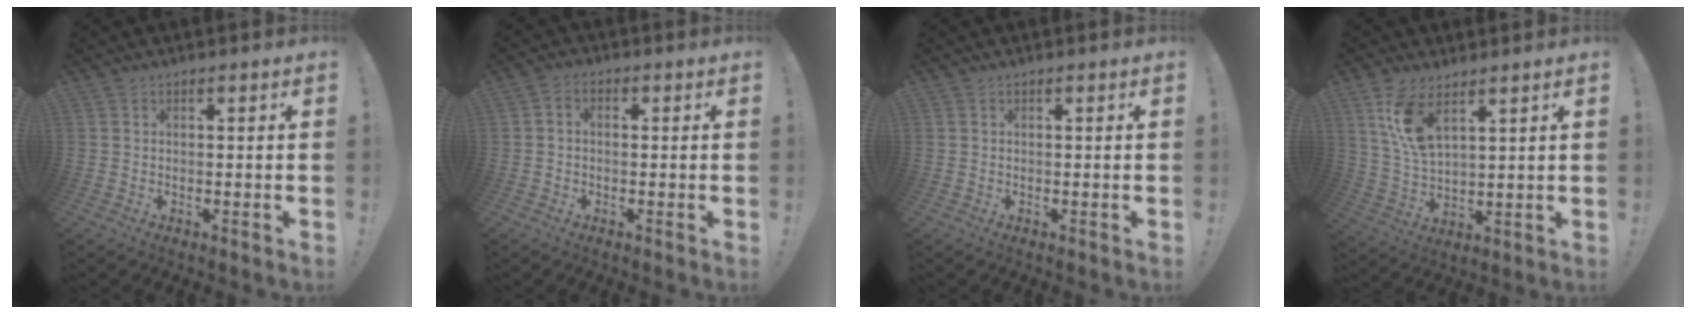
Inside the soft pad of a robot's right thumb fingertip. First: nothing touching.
{"total": 2.3, "force": [-0.9, 1.6, 1.4], "torque": [-0.023, 0.008, -0.016]}
{"total": 0.0}
{"total": 10.7, "force": [6.3, 4.6, 7.3], "torque": [-0.148, -0.021, 0.120]}